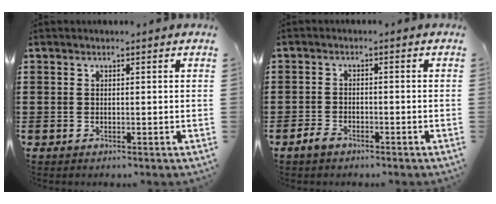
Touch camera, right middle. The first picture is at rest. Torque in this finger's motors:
{"motor_torque": [1.15, 0.06, 0.11, 0.01]}